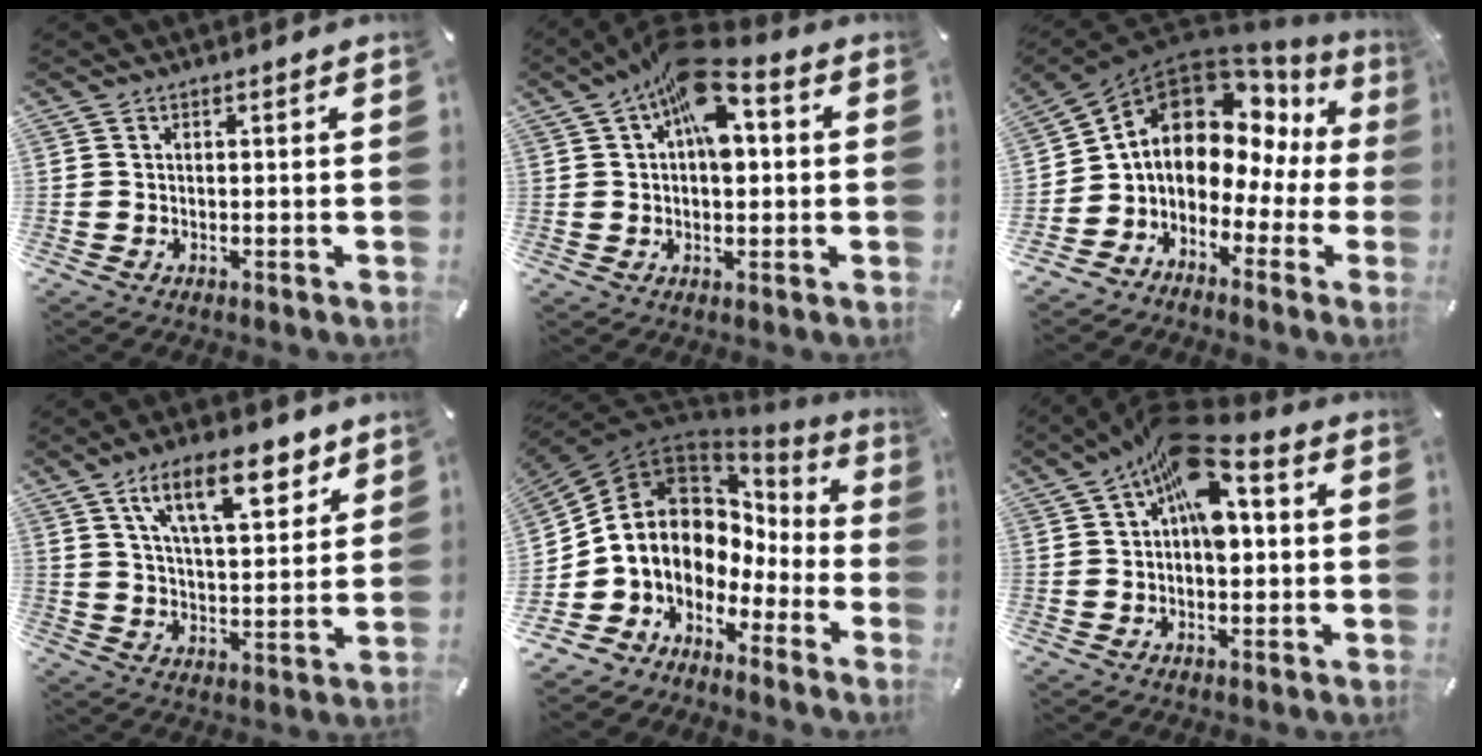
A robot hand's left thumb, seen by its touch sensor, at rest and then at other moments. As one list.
[{"total": 12.1, "force": [3.8, 6.4, 9.5], "torque": [-0.139, -0.012, 0.067]}, {"total": 11.2, "force": [4.5, 8.5, 5.8], "torque": [-0.109, -0.037, 0.077]}, {"total": 15.8, "force": [9.1, 6.6, 11.1], "torque": [-0.177, -0.025, 0.153]}, {"total": 9.7, "force": [0.9, 8.3, 4.9], "torque": [-0.125, -0.036, 0.007]}, {"total": 13.8, "force": [4.1, 7.3, 10.9], "torque": [-0.161, -0.022, 0.071]}]